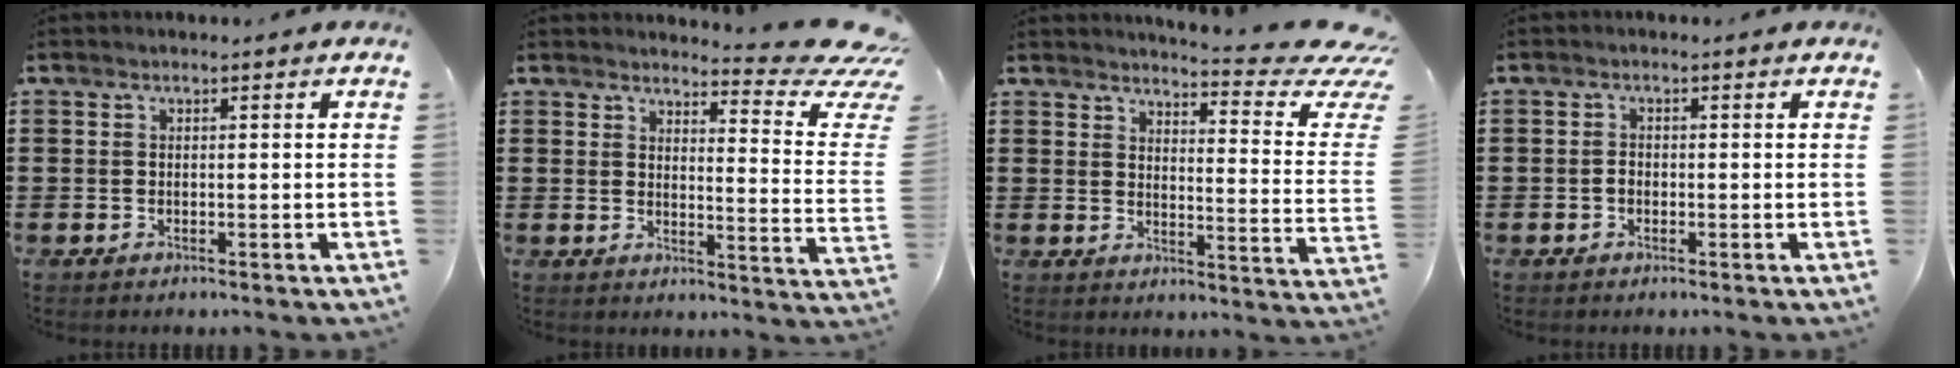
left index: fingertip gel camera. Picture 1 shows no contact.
{"total": 6.4, "force": [5.5, 0.4, 3.3], "torque": [-0.048, -0.049, 0.089]}
{"total": 5.8, "force": [4.9, 0.0, 3.0], "torque": [-0.050, -0.047, 0.075]}
{"total": 1.2, "force": [-0.4, 0.8, 0.7], "torque": [-0.024, -0.002, -0.011]}